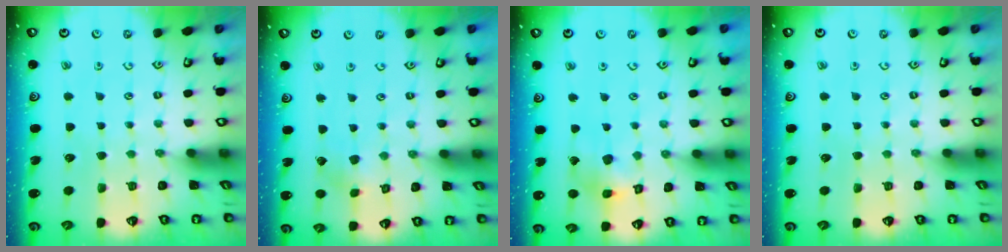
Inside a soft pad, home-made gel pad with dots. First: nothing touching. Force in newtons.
{"total": 2.1, "press": 2.1, "slide": 0.1}
{"total": 11.7, "press": 11.6, "slide": 1.5}
{"total": 0.0}